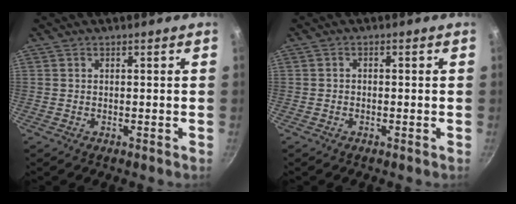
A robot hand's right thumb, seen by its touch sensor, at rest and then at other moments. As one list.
[{"total": 0.7, "force": [-0.4, 0.5, 0.3], "torque": [-0.009, 0.005, -0.009]}]